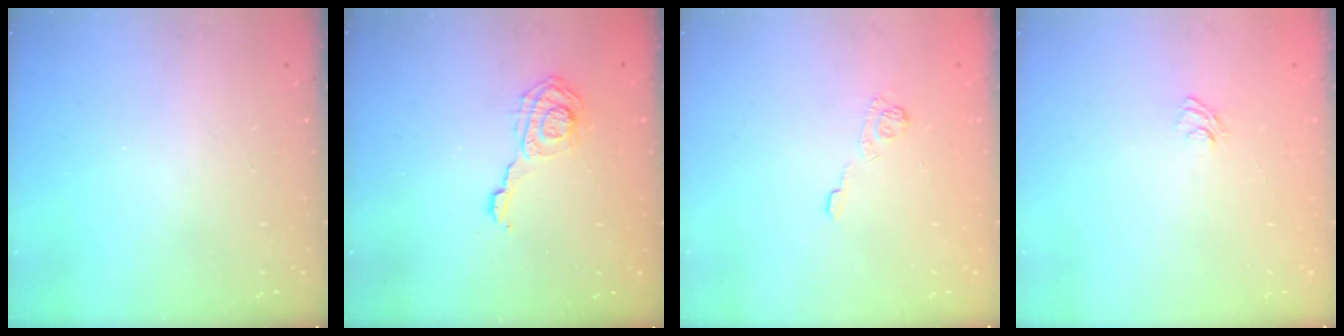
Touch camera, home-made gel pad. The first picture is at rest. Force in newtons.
{"total": 7.8, "press": 7.8, "slide": 0.2}
{"total": 5.5, "press": 5.3, "slide": 1.3}
{"total": 4.5, "press": 4.3, "slide": 1.3}